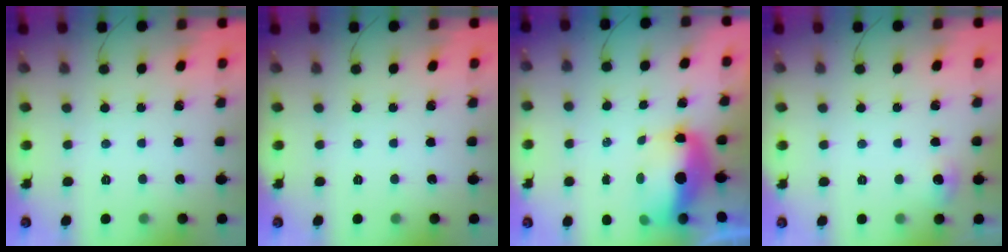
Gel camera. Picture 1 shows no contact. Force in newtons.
{"total": 0.0}
{"total": 10.1, "press": 9.9, "slide": 2.1}
{"total": 4.5, "press": 4.3, "slide": 1.3}